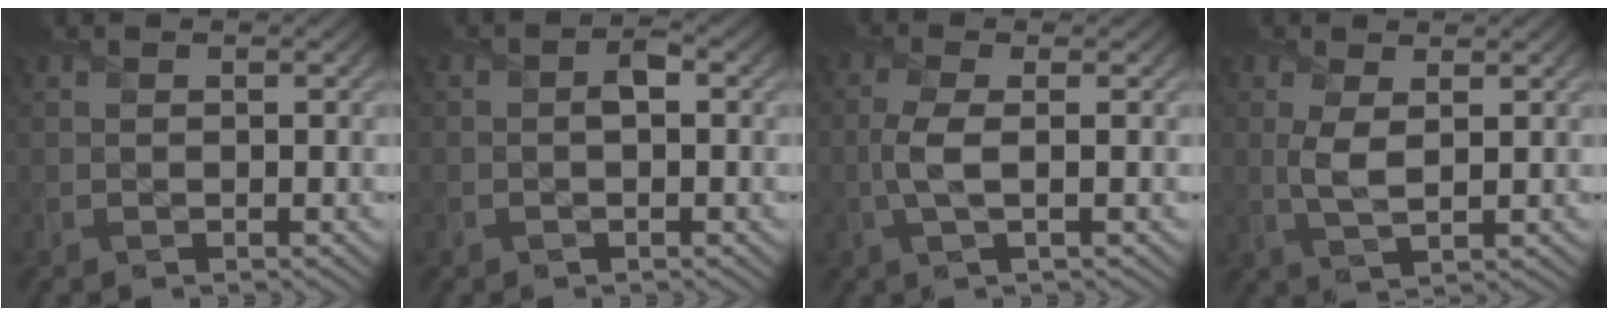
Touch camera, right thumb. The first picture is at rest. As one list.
[{"total": 1.4, "force": [-0.1, 0.8, 1.1], "torque": [-0.017, 0.006, -0.007]}, {"total": 3.3, "force": [-0.2, 0.8, 3.2], "torque": [-0.079, 0.004, -0.011]}, {"total": 3.4, "force": [0.8, 1.4, 3.0], "torque": [-0.076, 0.000, 0.017]}]